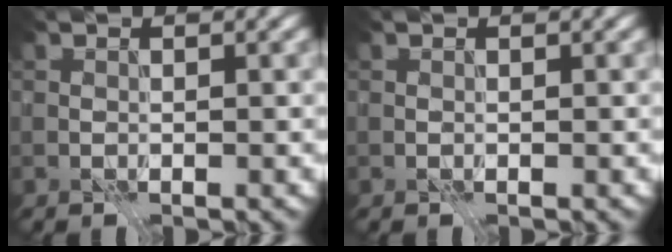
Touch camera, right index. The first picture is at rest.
{"total": 0.0}